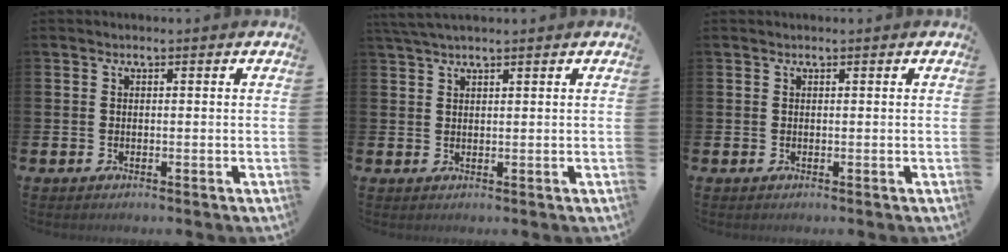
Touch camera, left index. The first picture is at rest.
{"total": 2.4, "force": [2.1, 0.2, 1.1], "torque": [-0.027, 0.001, 0.038]}
{"total": 0.0}